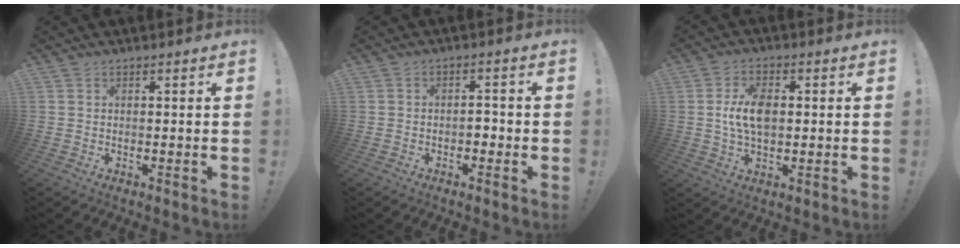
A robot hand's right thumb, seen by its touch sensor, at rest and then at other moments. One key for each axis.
{"total": 3.0, "fx": -1.6, "fy": 1.9, "fz": 1.6, "tx": -0.027, "ty": 0.008, "tz": -0.030}
{"total": 8.8, "fx": 0.5, "fy": 5.1, "fz": 7.1, "tx": -0.132, "ty": 0.003, "tz": 0.006}